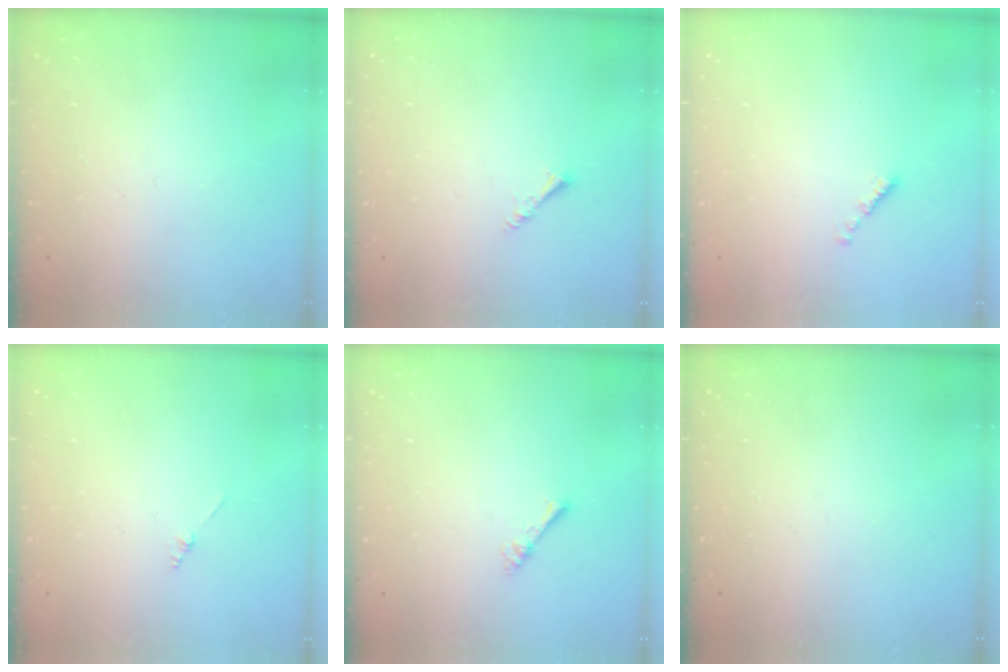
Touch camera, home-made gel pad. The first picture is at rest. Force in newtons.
{"total": 1.6, "press": 1.6, "slide": 0.3}
{"total": 0.7, "press": 0.5, "slide": 0.4}
{"total": 0.8, "press": 0.8, "slide": 0.2}
{"total": 1.0, "press": 1.0, "slide": 0.3}
{"total": 0.0}